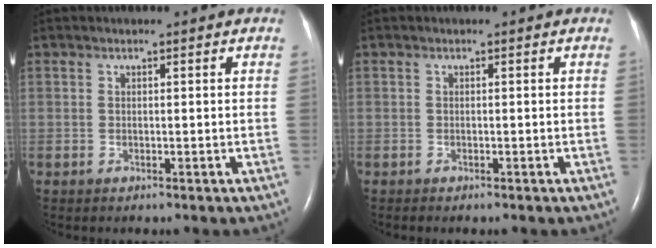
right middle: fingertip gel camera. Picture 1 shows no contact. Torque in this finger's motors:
{"motor_torque": [-0.09, -0.18, -0.07, 0.01]}